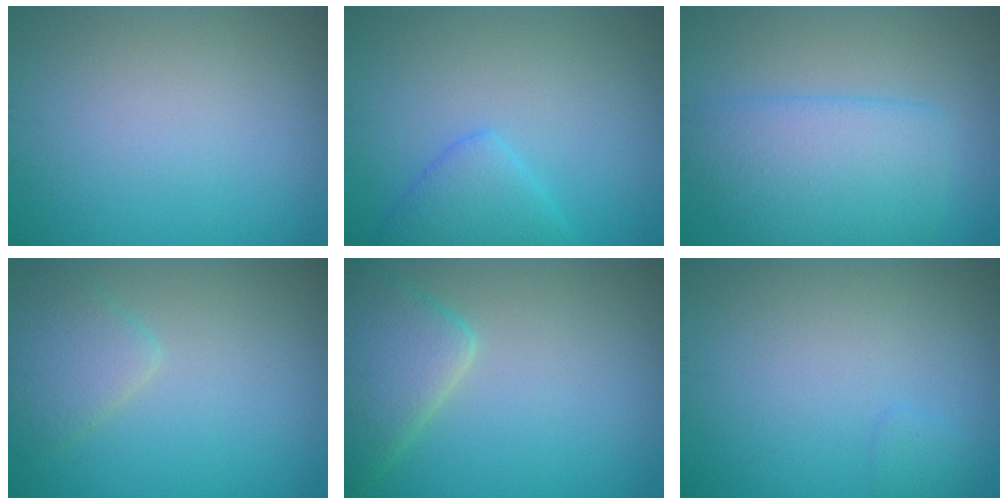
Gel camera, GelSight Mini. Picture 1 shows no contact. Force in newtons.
{"total": 3.2, "press": 3.2, "slide": 0.2}
{"total": 6.0, "press": 5.9, "slide": 0.4}
{"total": 2.6, "press": 2.6, "slide": 0.2}
{"total": 5.1, "press": 5.1, "slide": 0.5}
{"total": 0.7, "press": 0.7, "slide": 0.1}